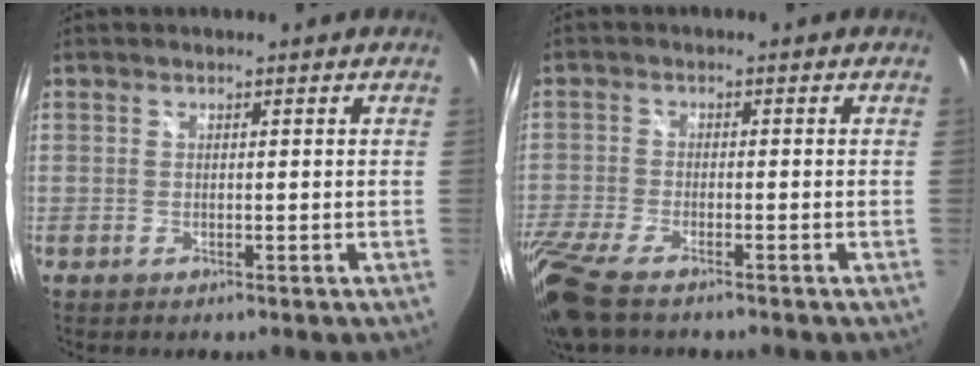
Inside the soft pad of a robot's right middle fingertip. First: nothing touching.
{"total": 11.7, "force": [-8.7, 3.4, 6.9], "torque": [-0.179, -0.043, -0.166]}